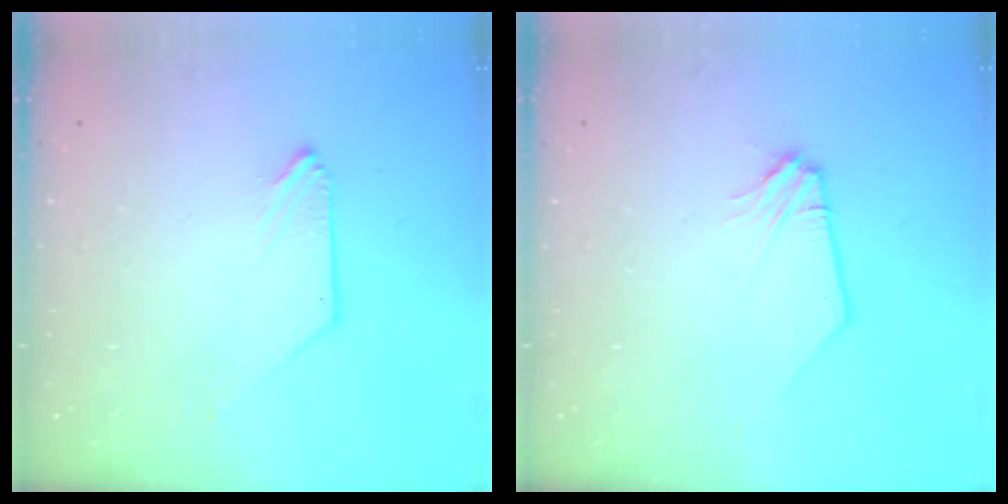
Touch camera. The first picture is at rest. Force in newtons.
{"total": 0.0}